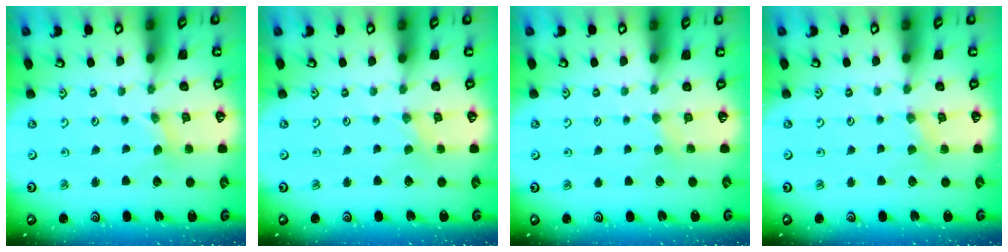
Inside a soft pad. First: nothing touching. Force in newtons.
{"total": 0.0}
{"total": 2.2, "press": 2.2, "slide": 0.4}
{"total": 2.9, "press": 2.9, "slide": 0.4}